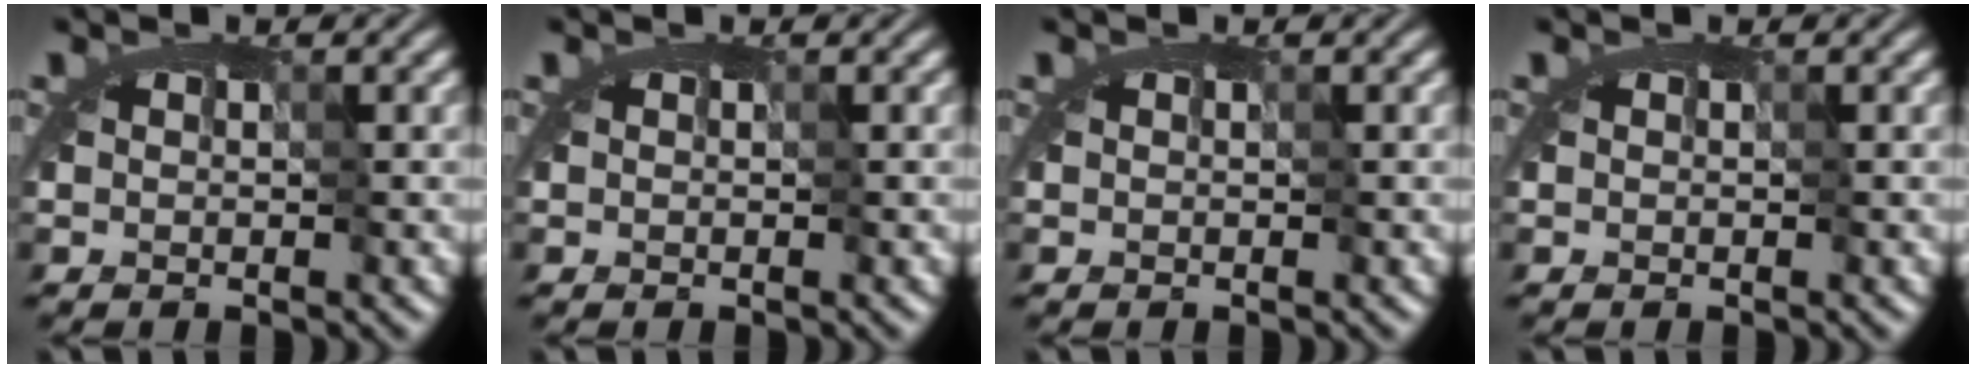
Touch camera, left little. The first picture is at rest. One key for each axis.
{"total": 0.0}
{"total": 0.0}
{"total": 0.0}